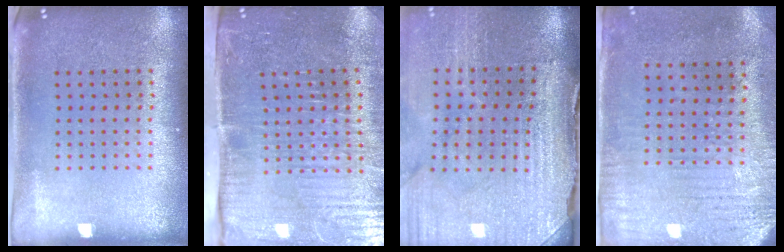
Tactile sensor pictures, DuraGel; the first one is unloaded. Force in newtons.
{"total": 5.3, "press": 4.5, "slide": 2.7}
{"total": 4.4, "press": 3.9, "slide": 2.2}
{"total": 3.1, "press": 2.4, "slide": 1.9}